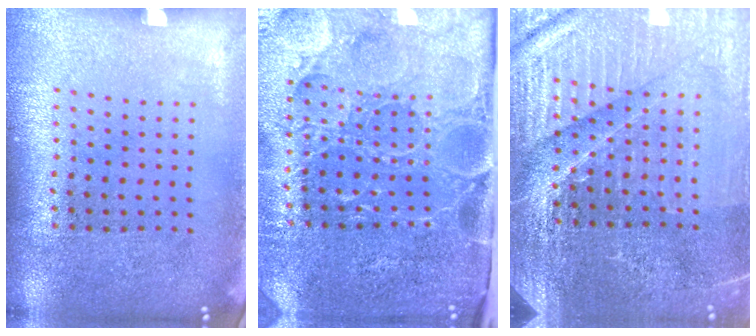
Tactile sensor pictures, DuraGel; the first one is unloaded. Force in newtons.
{"total": 5.1, "press": 4.3, "slide": 2.8}
{"total": 4.9, "press": 4.6, "slide": 1.5}